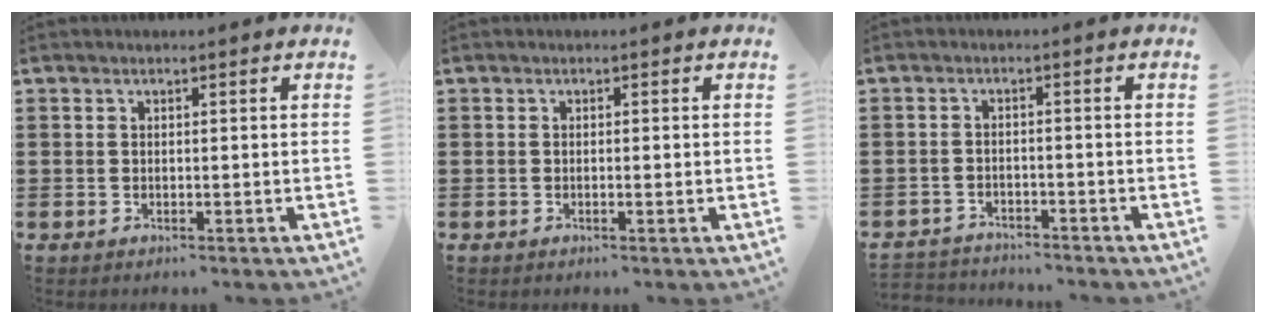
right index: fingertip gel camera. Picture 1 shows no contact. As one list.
[{"total": 0.6, "force": [-0.1, 0.0, 0.6], "torque": [-0.010, -0.003, -0.002]}, {"total": 2.5, "force": [-2.4, 0.3, -0.3], "torque": [-0.005, 0.000, -0.055]}]